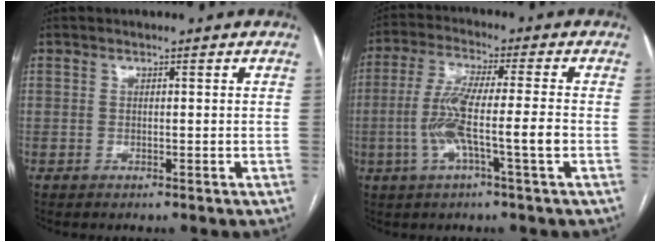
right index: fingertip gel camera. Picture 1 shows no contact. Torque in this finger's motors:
{"motor_torque": [1.59, -0.15, 0.77, 0.21]}